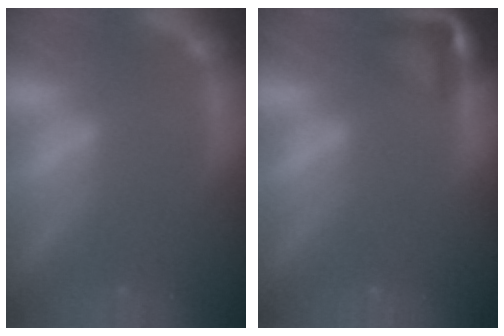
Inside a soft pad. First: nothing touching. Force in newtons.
{"total": 3.9}